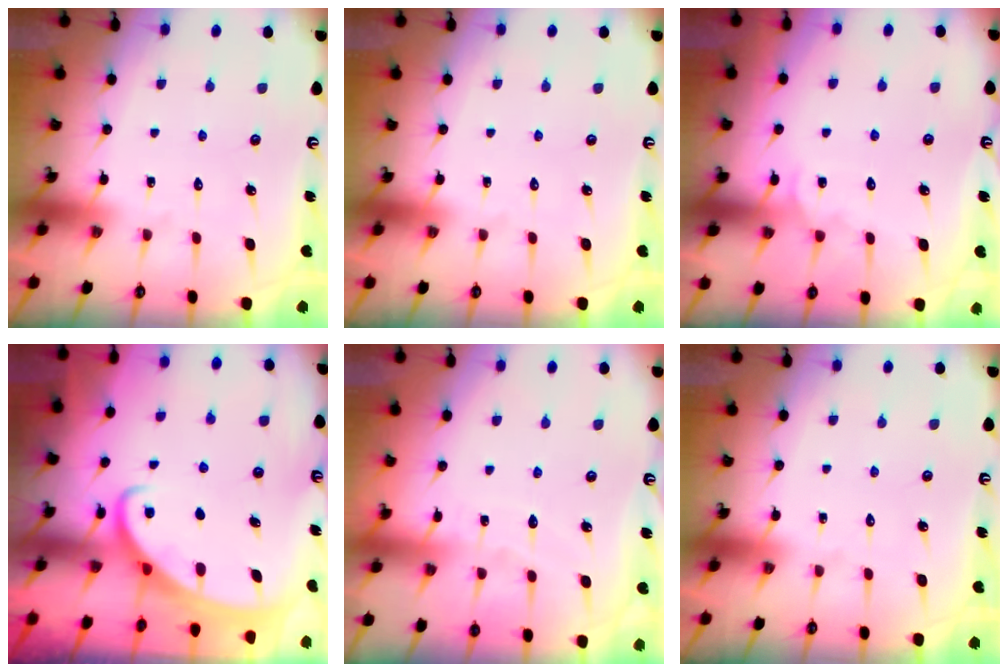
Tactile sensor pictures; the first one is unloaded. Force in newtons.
{"total": 0.0}
{"total": 5.3, "press": 5.3, "slide": 0.5}
{"total": 2.5, "press": 2.5, "slide": 0.3}
{"total": 3.4, "press": 3.4, "slide": 0.3}
{"total": 0.0}